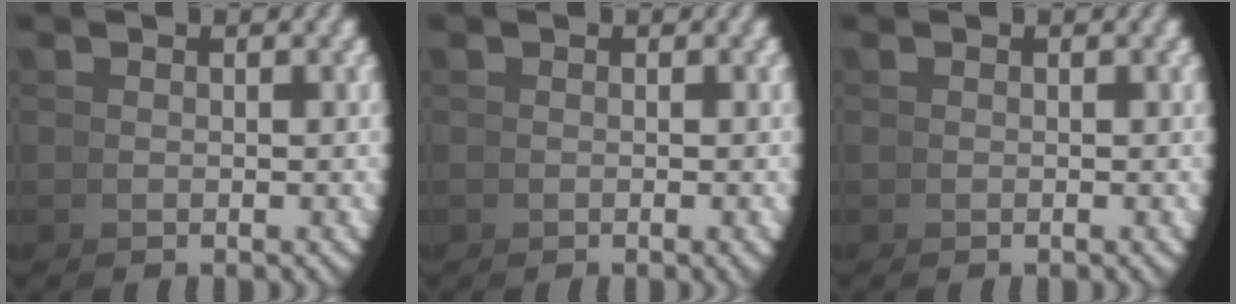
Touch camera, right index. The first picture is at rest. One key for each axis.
{"total": 0.8, "fx": -0.3, "fy": 0.3, "fz": 0.7, "tx": -0.009, "ty": 0.004, "tz": -0.006}
{"total": 0.0}